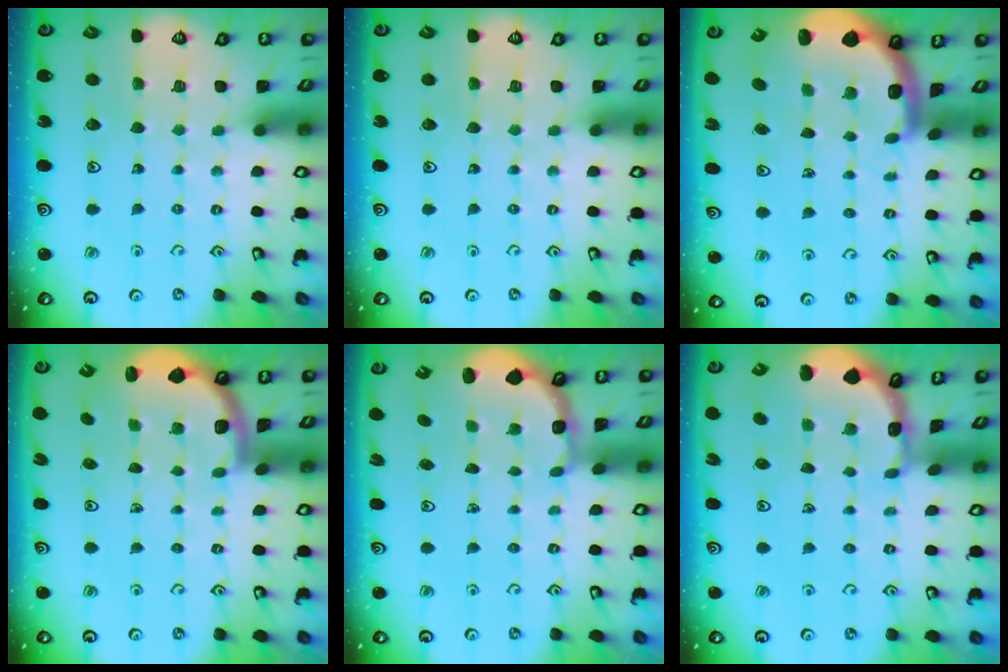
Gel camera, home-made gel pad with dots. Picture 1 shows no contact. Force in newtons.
{"total": 0.0}
{"total": 4.7, "press": 4.5, "slide": 1.5}
{"total": 1.8, "press": 1.8, "slide": 0.1}
{"total": 2.9, "press": 1.8, "slide": 2.3}
{"total": 1.0, "press": 1.0, "slide": 0.0}